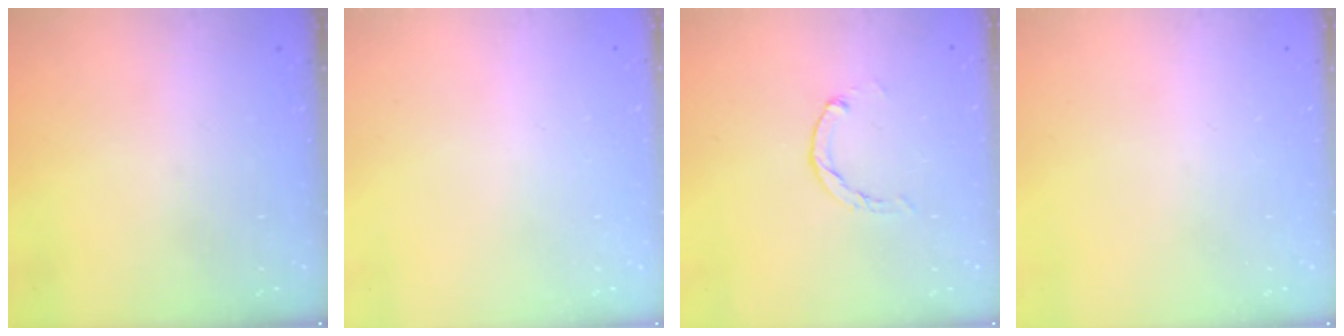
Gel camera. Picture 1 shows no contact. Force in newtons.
{"total": 2.6, "press": 2.6, "slide": 0.2}
{"total": 0.0}
{"total": 0.0}